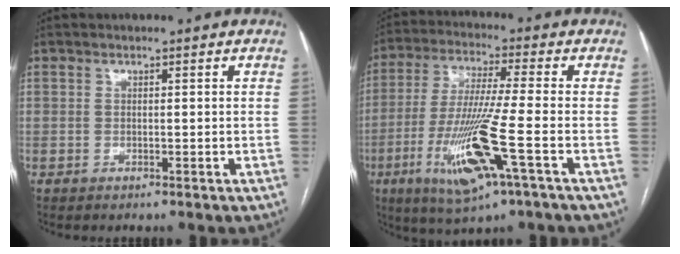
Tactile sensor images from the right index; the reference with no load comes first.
{"total": 14.5, "force": [-5.4, 0.1, 13.5], "torque": [-0.278, -0.027, -0.099]}